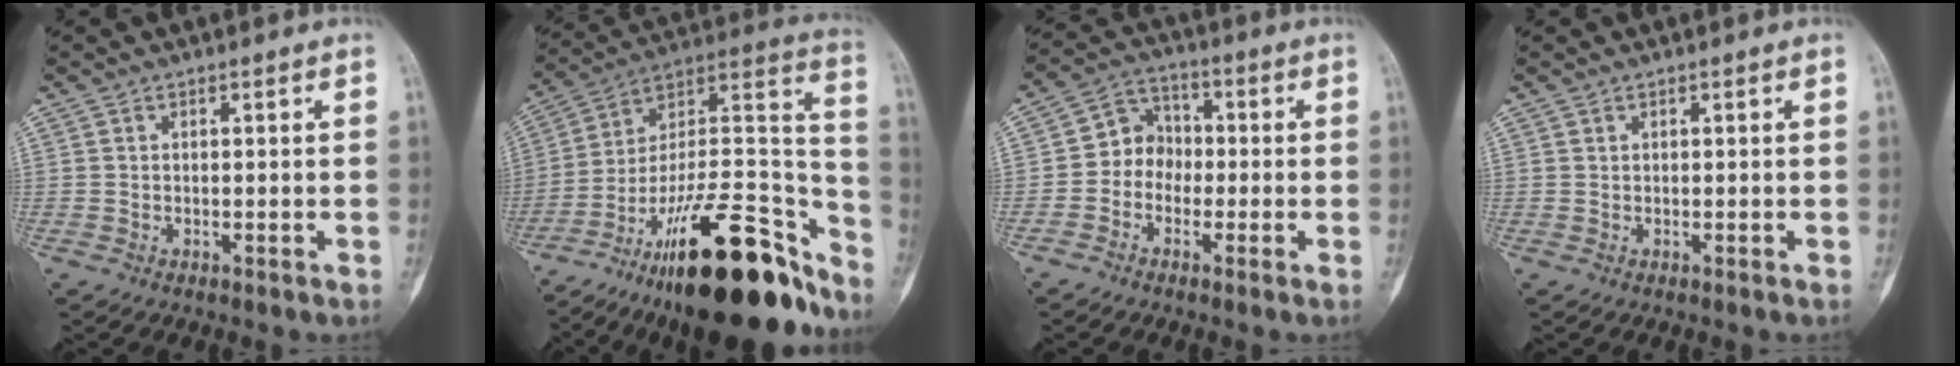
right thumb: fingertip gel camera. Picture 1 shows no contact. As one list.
[{"total": 32.3, "force": [-20.7, 10.9, 22.3], "torque": [-0.253, 0.093, -0.328]}, {"total": 6.5, "force": [-1.4, 5.6, 3.0], "torque": [-0.020, 0.027, -0.044]}, {"total": 0.0}]